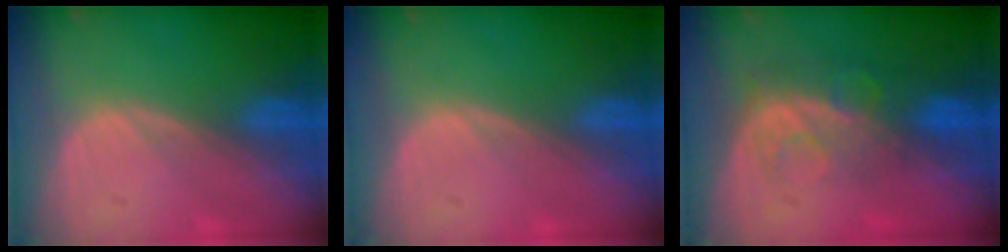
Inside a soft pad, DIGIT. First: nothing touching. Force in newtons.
{"total": 0.0}
{"total": 8.2, "press": 6.9, "slide": 4.4}